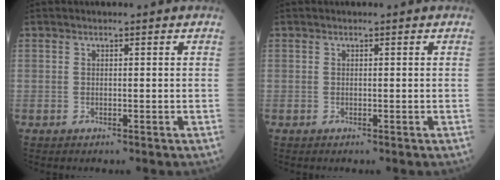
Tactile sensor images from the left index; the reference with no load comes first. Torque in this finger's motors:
{"motor_torque": [-0.01, 0.00, 0.00, -0.03]}